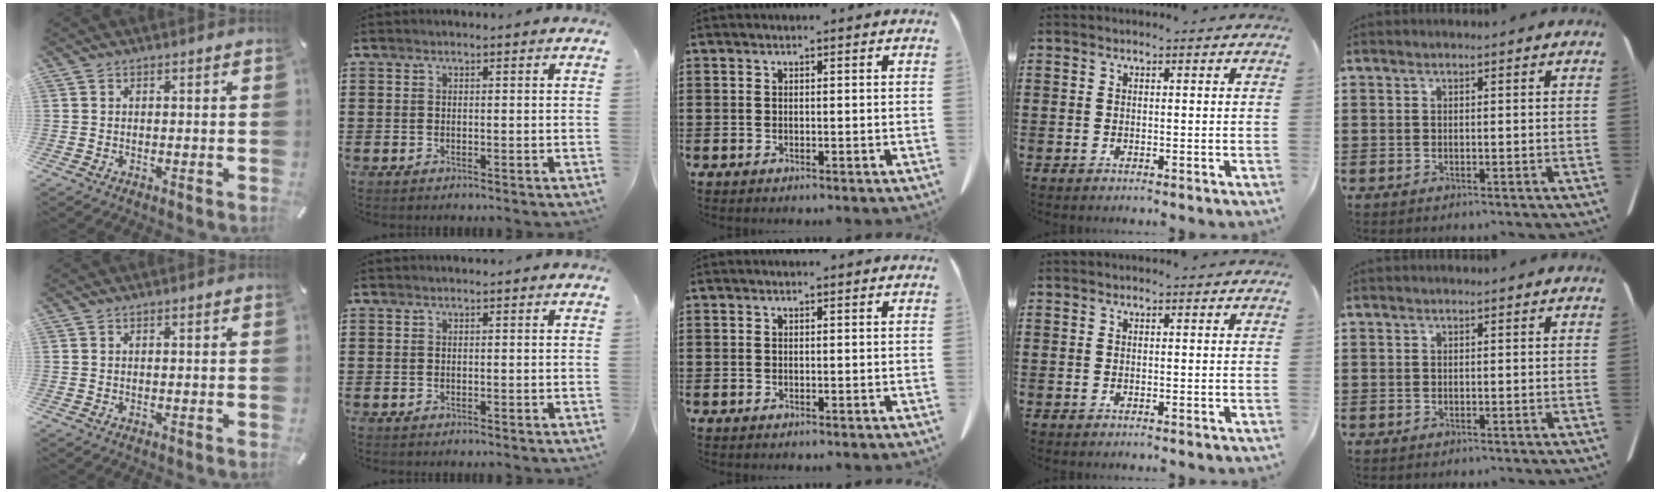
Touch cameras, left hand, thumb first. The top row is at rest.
{}